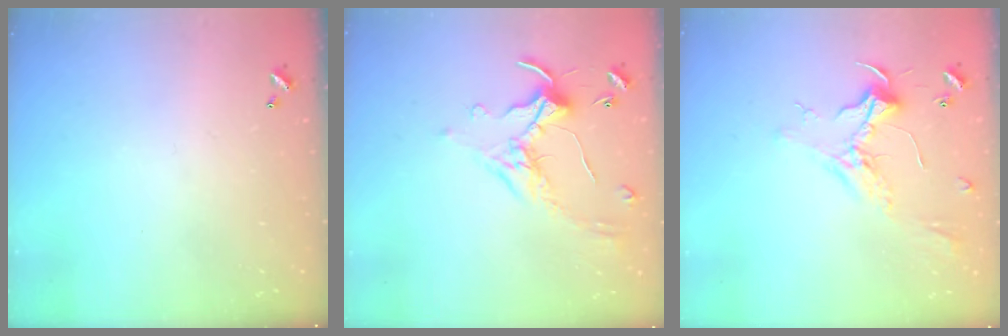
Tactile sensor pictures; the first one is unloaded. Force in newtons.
{"total": 1.4, "press": 1.3, "slide": 0.6}
{"total": 2.3, "press": 2.2, "slide": 0.9}